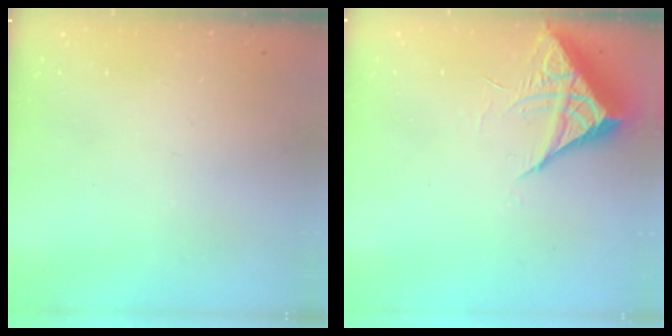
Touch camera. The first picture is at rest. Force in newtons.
{"total": 6.9, "press": 6.9, "slide": 0.4}